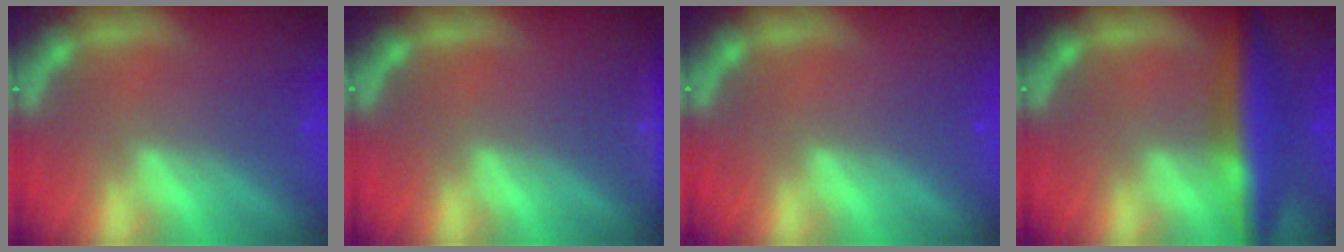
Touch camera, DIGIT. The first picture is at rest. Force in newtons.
{"total": 1.9}
{"total": 0.0}
{"total": 7.0}